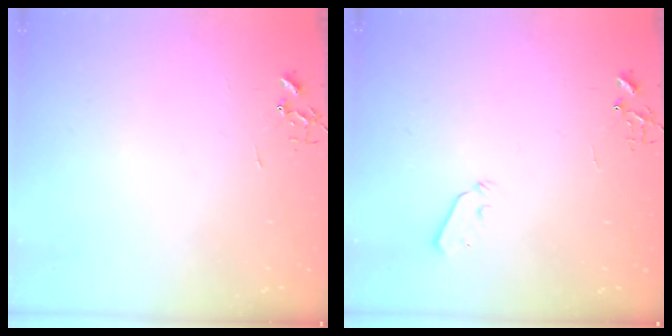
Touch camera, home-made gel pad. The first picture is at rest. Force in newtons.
{"total": 4.0, "press": 4.0, "slide": 0.5}